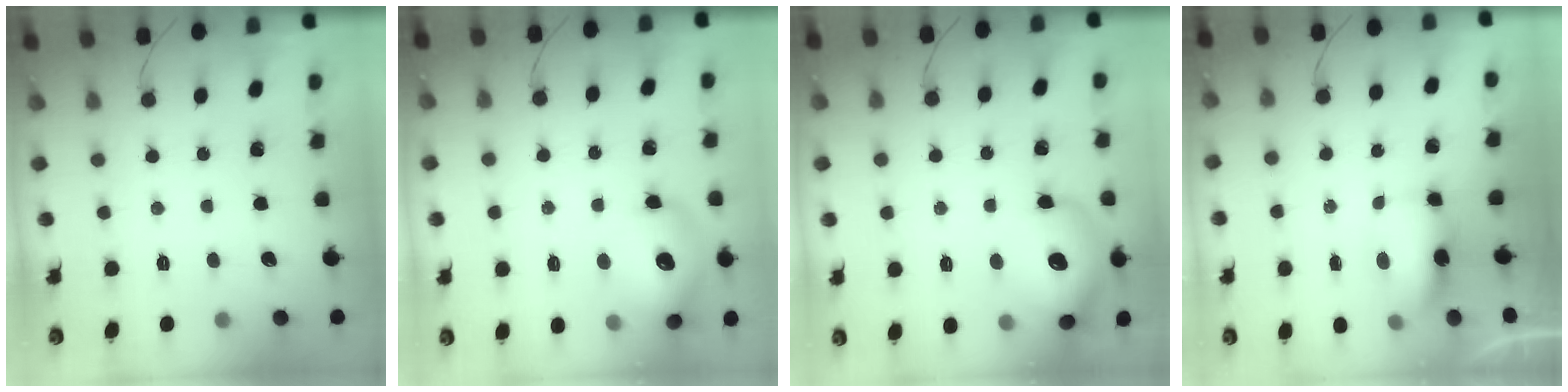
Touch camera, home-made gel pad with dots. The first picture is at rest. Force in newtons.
{"total": 14.5, "press": 14.5, "slide": 1.2}
{"total": 15.4, "press": 15.3, "slide": 2.4}
{"total": 6.2, "press": 6.1, "slide": 1.2}